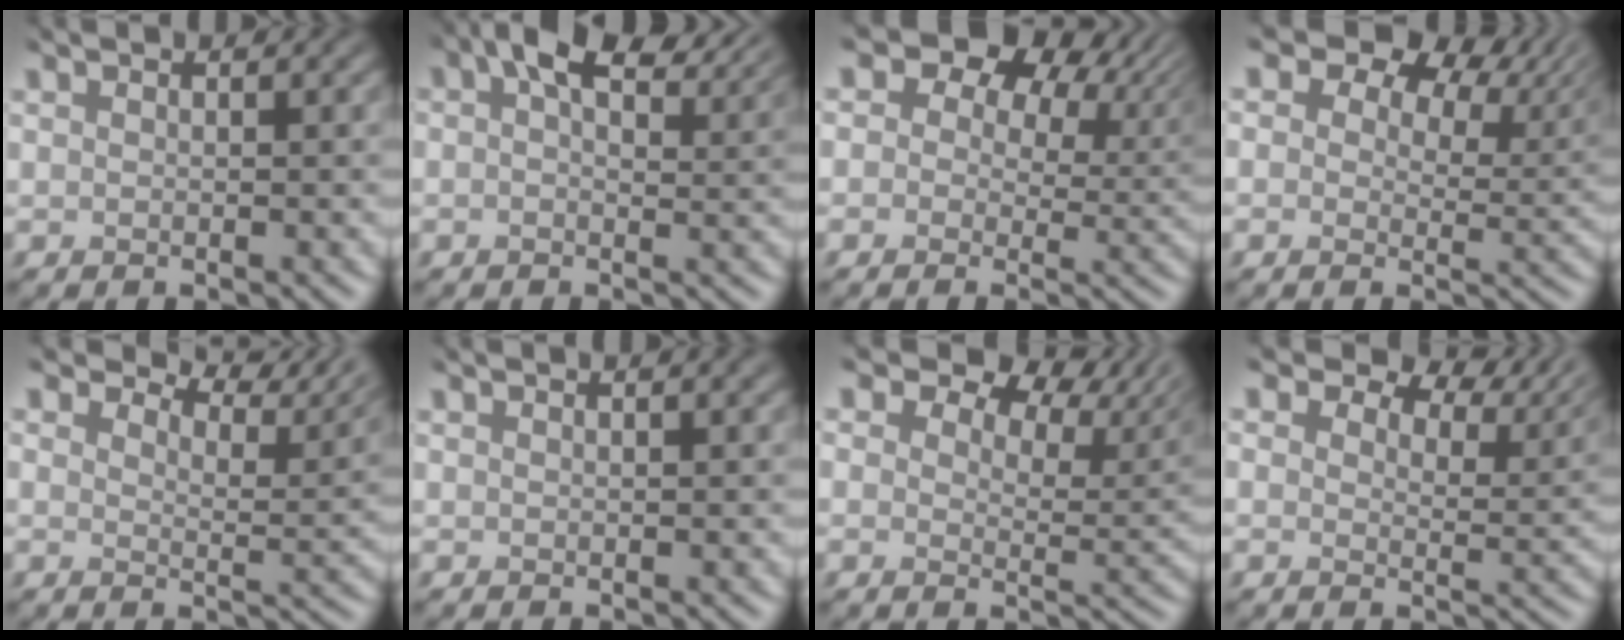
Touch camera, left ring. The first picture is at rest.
{"total": 7.2, "force": [3.9, 3.7, 4.9], "torque": [-0.082, 0.010, 0.049]}
{"total": 8.6, "force": [3.8, 5.9, 5.0], "torque": [-0.063, -0.011, 0.054]}
{"total": 6.8, "force": [4.0, 4.4, 3.4], "torque": [-0.058, -0.014, 0.063]}
{"total": 6.6, "force": [6.0, 1.6, 2.1], "torque": [-0.040, -0.002, 0.078]}
{"total": 1.6, "force": [0.8, 0.6, 1.3], "torque": [-0.019, 0.007, 0.009]}
{"total": 7.1, "force": [5.0, 3.8, 3.2], "torque": [-0.055, -0.012, 0.073]}
{"total": 6.1, "force": [4.7, 3.0, 2.5], "torque": [-0.044, -0.008, 0.059]}